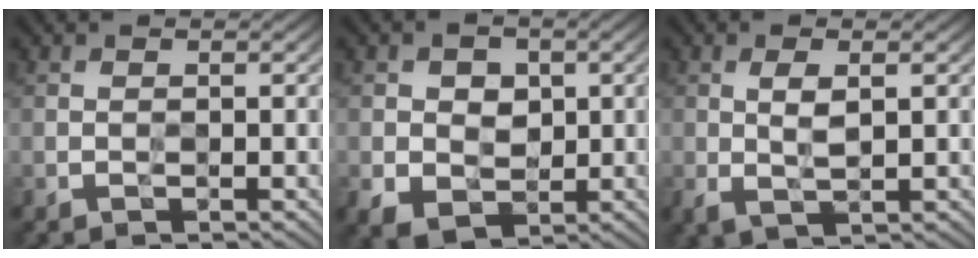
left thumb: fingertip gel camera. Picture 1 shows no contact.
{"total": 5.5, "force": [0.1, 4.6, 3.0], "torque": [-0.056, -0.005, -0.003]}
{"total": 3.3, "force": [0.7, 1.2, 3.0], "torque": [-0.065, -0.002, 0.017]}